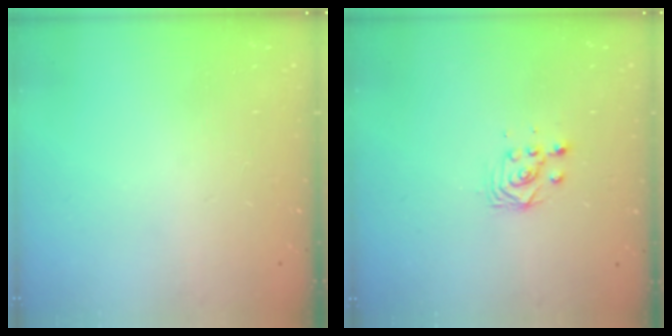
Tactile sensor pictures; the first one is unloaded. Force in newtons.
{"total": 3.0, "press": 3.0, "slide": 0.2}